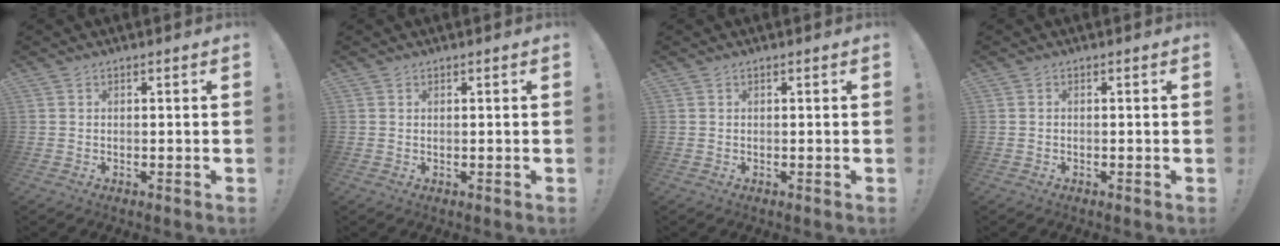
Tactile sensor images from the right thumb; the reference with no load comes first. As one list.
[{"total": 0.5, "force": [0.5, 0.0, 0.3], "torque": [-0.002, -0.002, 0.008]}, {"total": 0.0}, {"total": 0.0}]